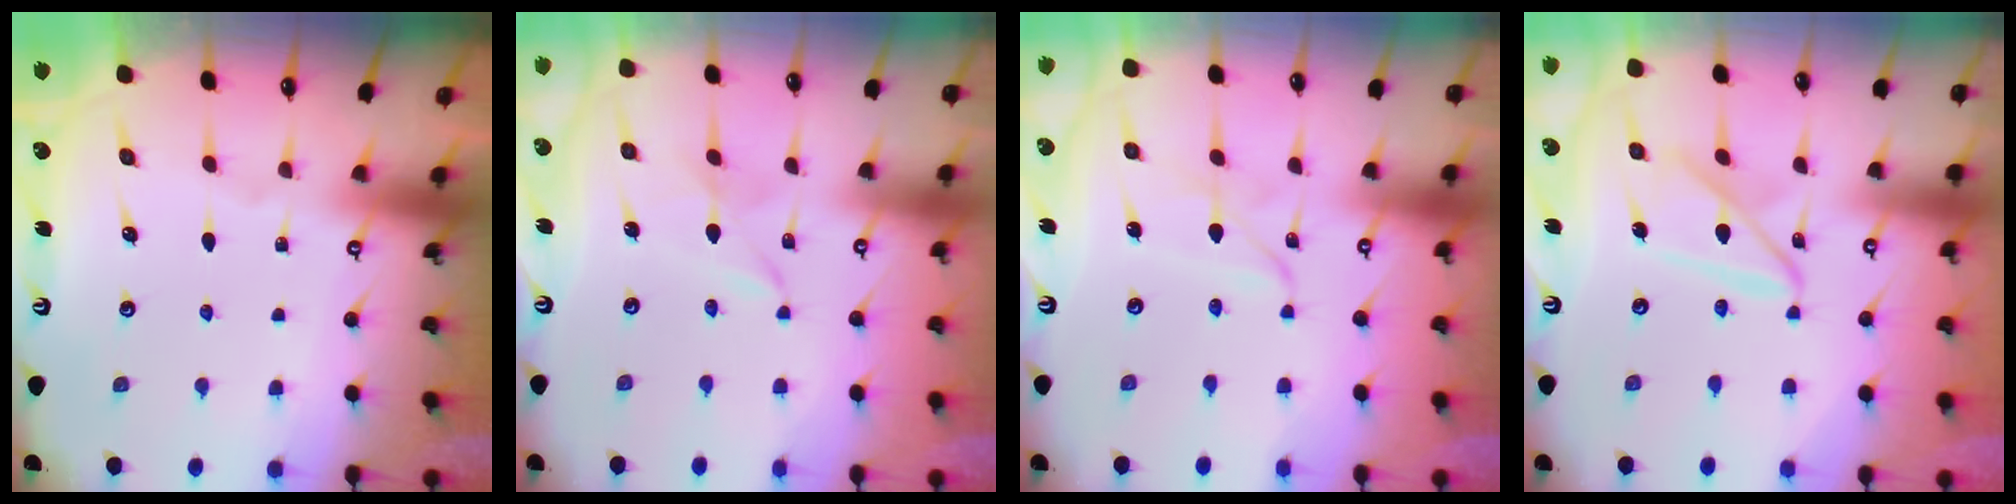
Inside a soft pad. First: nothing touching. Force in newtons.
{"total": 1.4, "press": 1.4, "slide": 0.2}
{"total": 2.5, "press": 2.5, "slide": 0.2}
{"total": 10.8, "press": 10.7, "slide": 1.0}